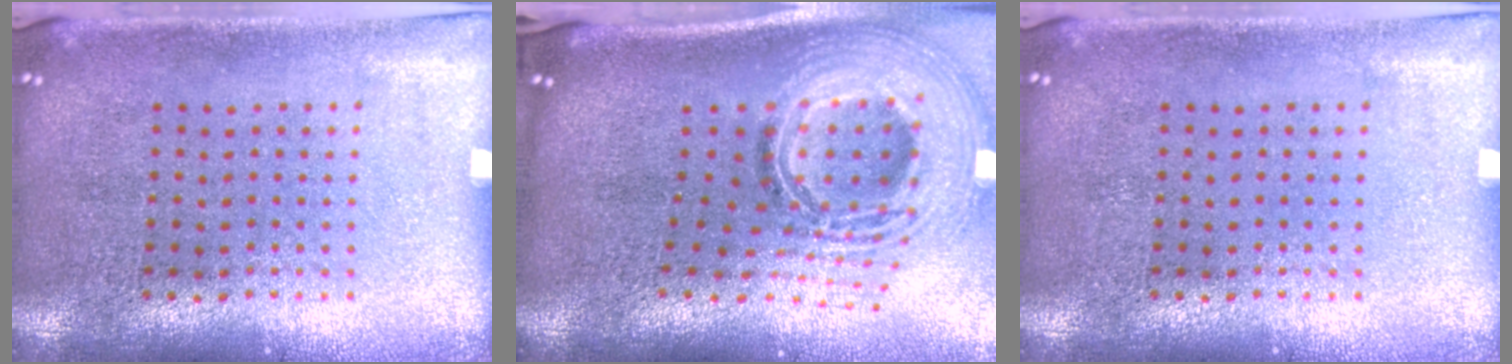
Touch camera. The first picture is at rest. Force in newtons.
{"total": 2.9, "press": 2.0, "slide": 2.1}
{"total": 0.0}